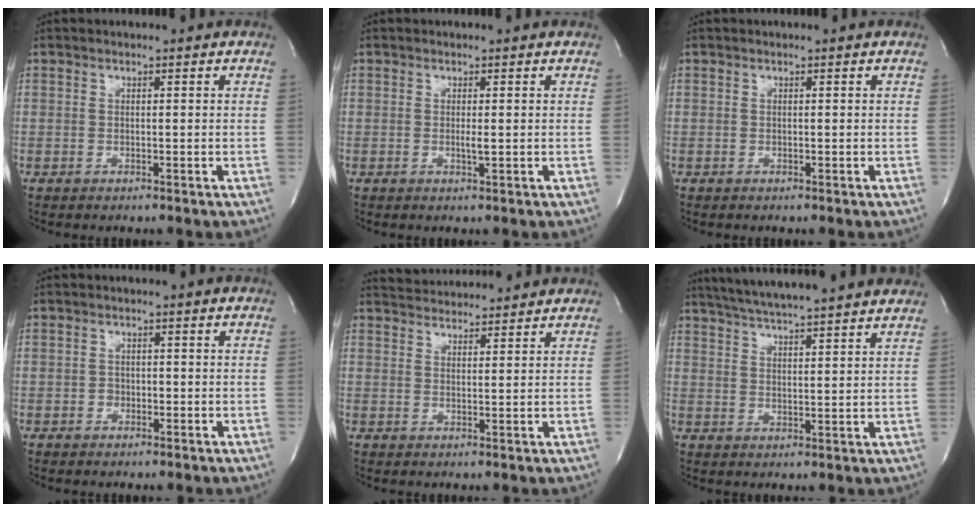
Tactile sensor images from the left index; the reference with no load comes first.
{"total": 1.0, "force": [0.0, 0.0, 1.0], "torque": [-0.024, -0.003, 0.002]}
{"total": 0.0}
{"total": 1.2, "force": [-0.4, 1.0, 0.4], "torque": [-0.003, 0.006, -0.007]}
{"total": 8.2, "force": [8.1, 0.8, 1.5], "torque": [-0.031, 0.026, 0.116]}
{"total": 19.0, "force": [16.9, 0.8, 8.7], "torque": [-0.147, 0.022, 0.233]}